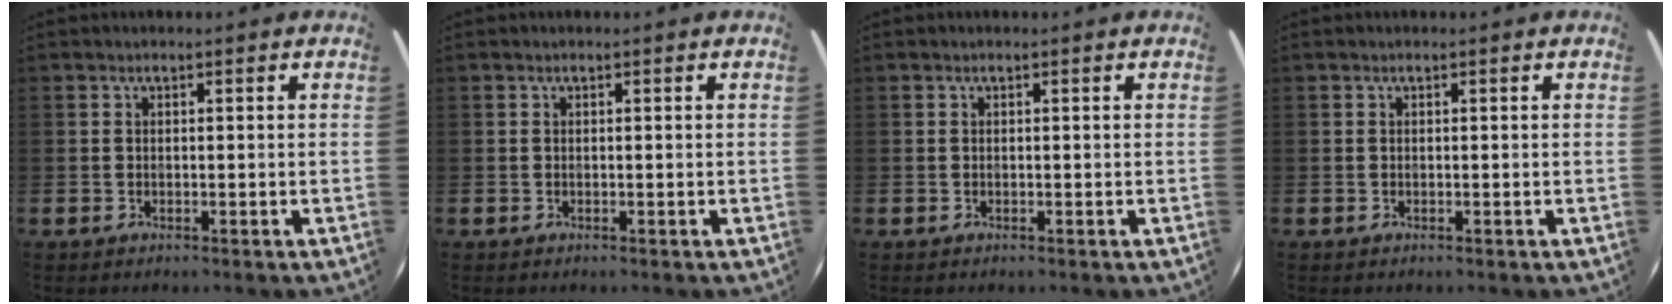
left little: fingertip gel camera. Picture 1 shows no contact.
{"total": 0.0}
{"total": 0.0}
{"total": 0.0}